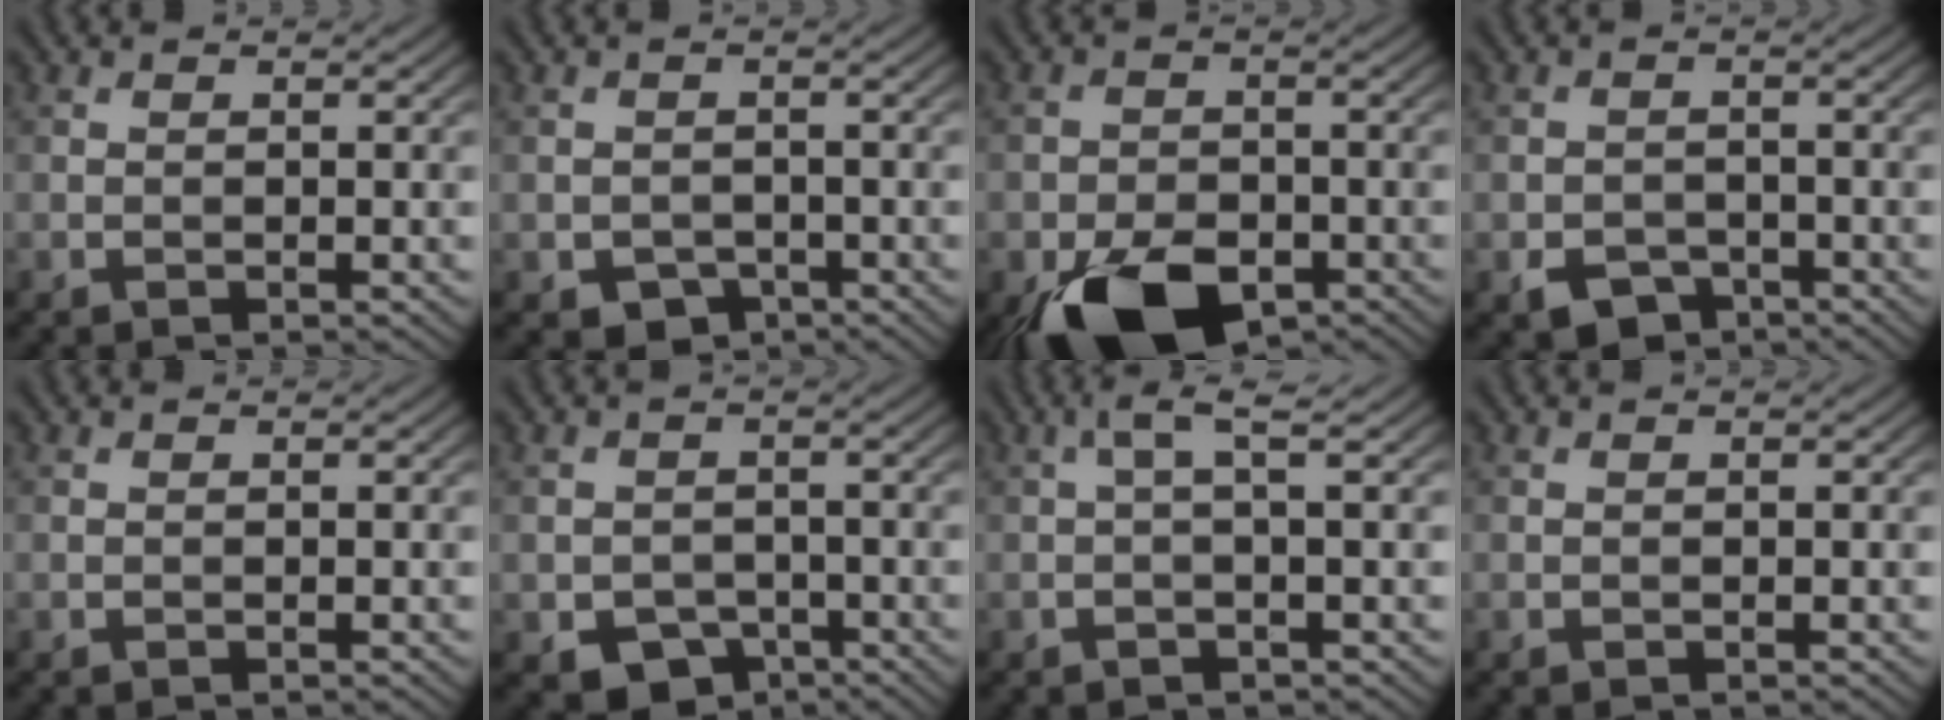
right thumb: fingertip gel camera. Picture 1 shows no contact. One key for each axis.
{"total": 2.8, "fx": -1.6, "fy": 2.1, "fz": 1.1, "tx": -0.023, "ty": -0.010, "tz": -0.029}
{"total": 11.1, "fx": -6.2, "fy": 6.0, "fz": 6.9, "tx": -0.135, "ty": -0.028, "tz": -0.101}
{"total": 3.6, "fx": -2.2, "fy": 2.4, "fz": 1.5, "tx": -0.028, "ty": -0.008, "tz": -0.045}
{"total": 0.0}
{"total": 4.6, "fx": -2.5, "fy": 3.3, "fz": 1.9, "tx": -0.036, "ty": -0.013, "tz": -0.043}
{"total": 2.6, "fx": 0.4, "fy": 0.0, "fz": 2.5, "tx": -0.045, "ty": 0.014, "tz": 0.003}
{"total": 0.0}